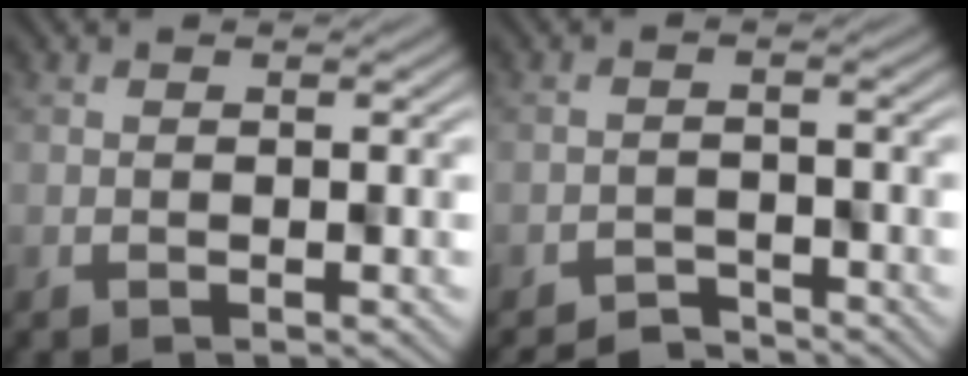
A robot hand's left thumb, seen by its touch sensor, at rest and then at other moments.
{"total": 3.6, "force": [-3.5, 0.7, 0.5], "torque": [-0.006, 0.000, -0.057]}